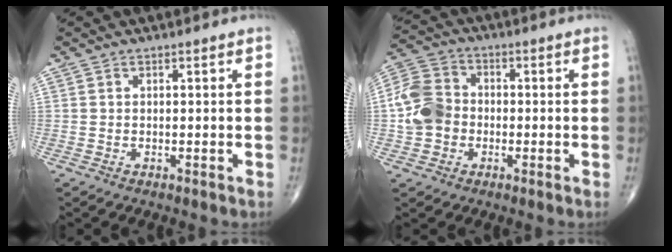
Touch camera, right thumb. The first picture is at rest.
{"total": 9.0, "force": [-1.3, 7.4, 4.9], "torque": [-0.089, 0.028, -0.035]}